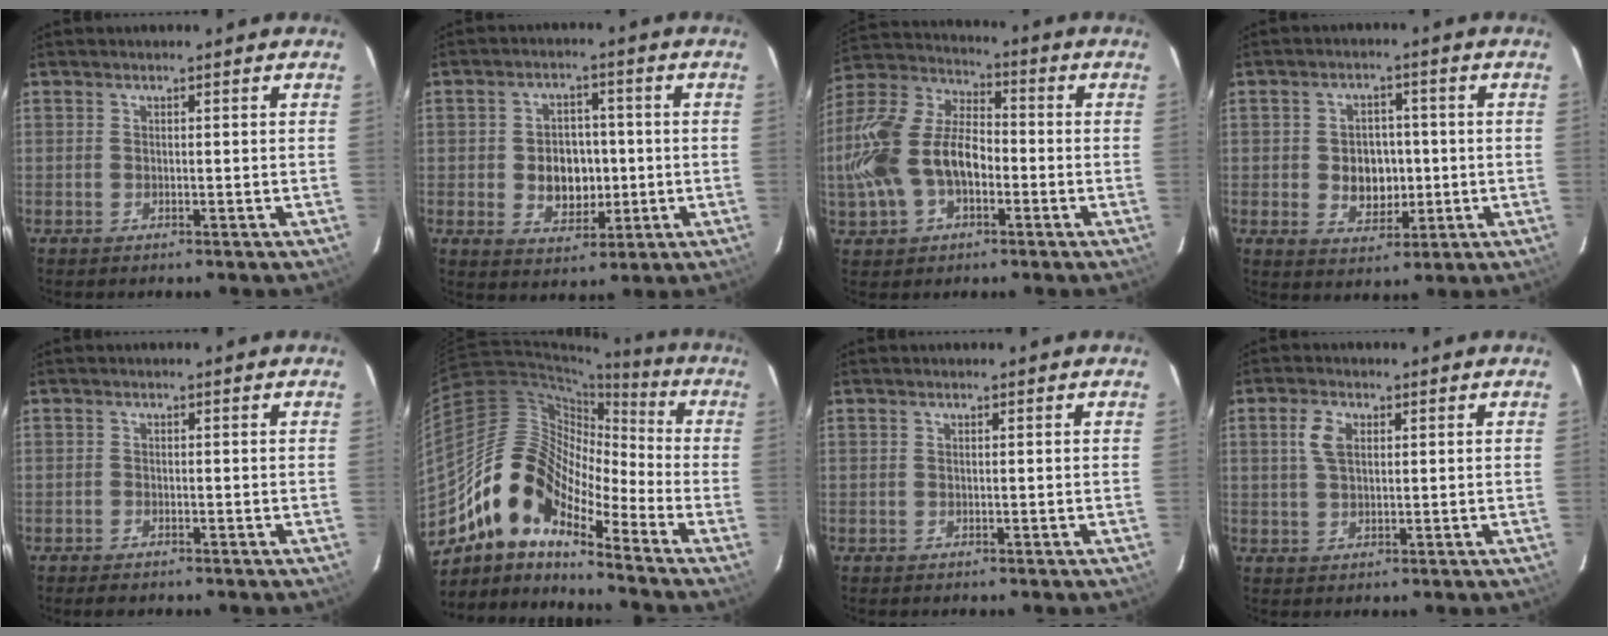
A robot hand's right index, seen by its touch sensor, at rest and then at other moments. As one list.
[{"total": 7.9, "force": [-0.8, 6.2, 4.8], "torque": [-0.097, 0.010, 0.000]}, {"total": 19.0, "force": [-4.2, 11.8, 14.2], "torque": [-0.323, 0.016, -0.076]}, {"total": 6.8, "force": [-0.6, 5.5, 3.9], "torque": [-0.078, 0.009, 0.003]}, {"total": 1.5, "force": [-1.4, 0.5, 0.4], "torque": [-0.015, -0.003, -0.026]}, {"total": 14.2, "force": [-10.0, 5.9, 8.1], "torque": [-0.132, 0.011, -0.207]}, {"total": 0.0}, {"total": 4.3, "force": [1.3, 2.5, 3.2], "torque": [-0.064, 0.008, 0.026]}]